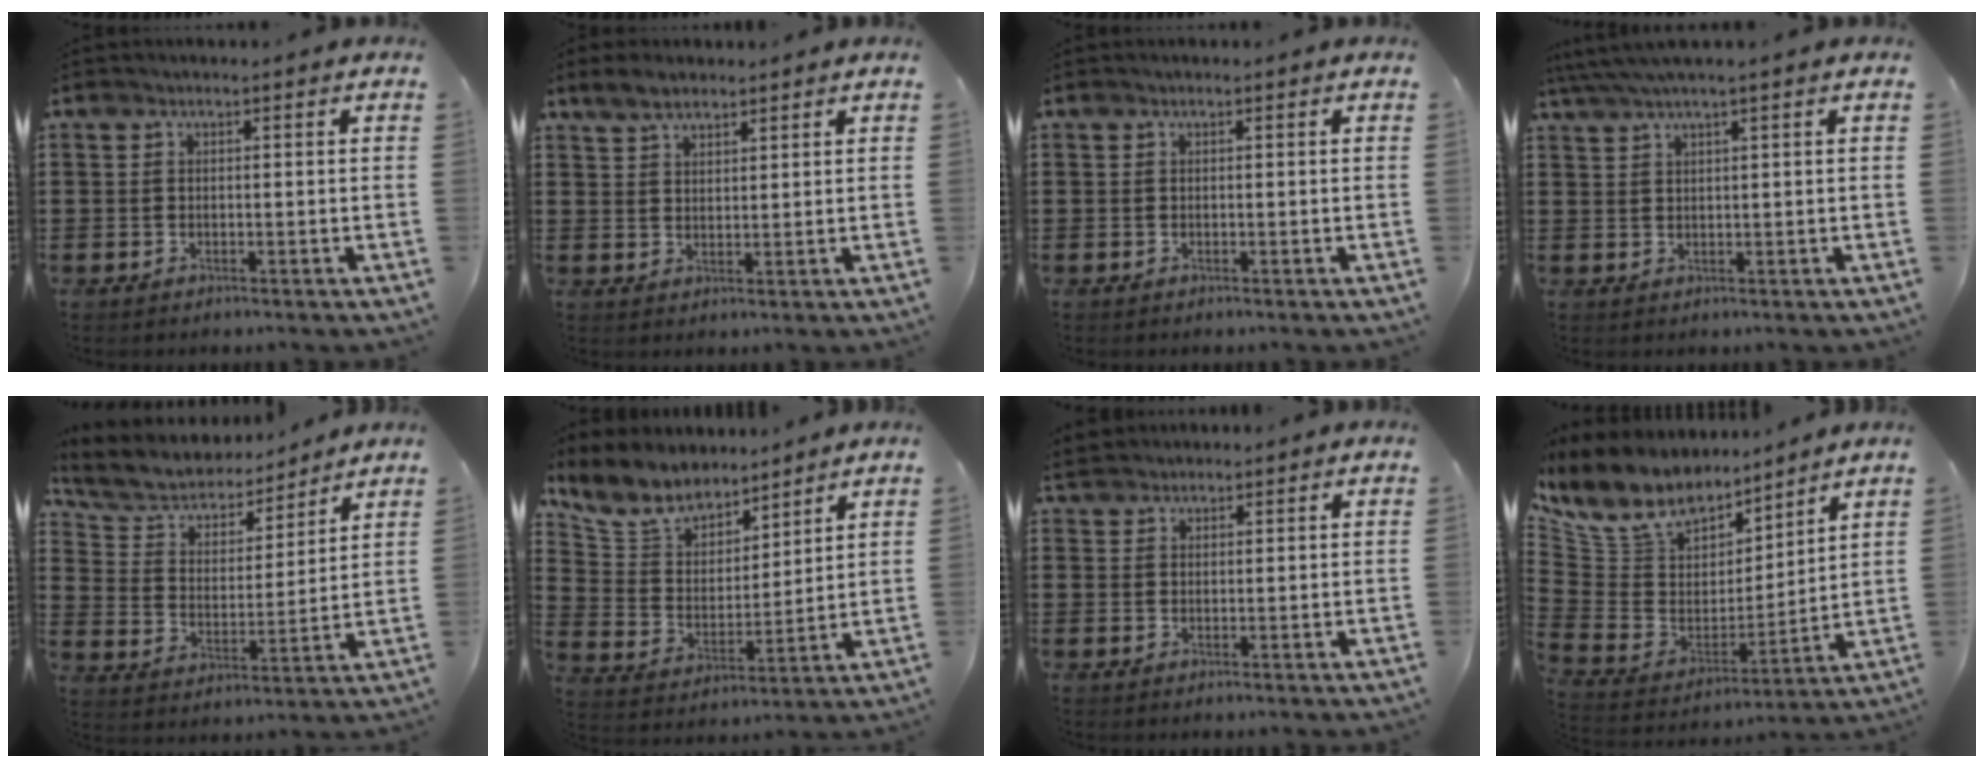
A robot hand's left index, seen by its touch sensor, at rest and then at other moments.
{"total": 3.4, "force": [2.8, 1.6, 1.1], "torque": [-0.030, 0.007, 0.053]}
{"total": 0.0}
{"total": 2.6, "force": [1.8, -0.2, 1.8], "torque": [-0.038, 0.001, 0.034]}
{"total": 6.4, "force": [5.9, 2.1, 1.6], "torque": [-0.065, -0.038, 0.099]}
{"total": 8.1, "force": [7.3, 3.3, 1.4], "torque": [-0.073, -0.044, 0.133]}
{"total": 2.0, "force": [1.9, 0.7, -0.1], "torque": [-0.004, 0.005, 0.038]}
{"total": 10.0, "force": [8.5, 4.6, 2.7], "torque": [-0.109, -0.058, 0.156]}